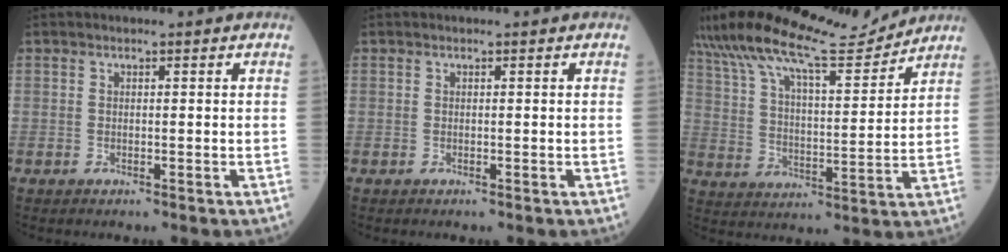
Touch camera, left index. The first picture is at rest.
{"total": 0.0}
{"total": 17.2, "force": [15.5, 1.8, 7.4], "torque": [-0.143, 0.018, 0.255]}